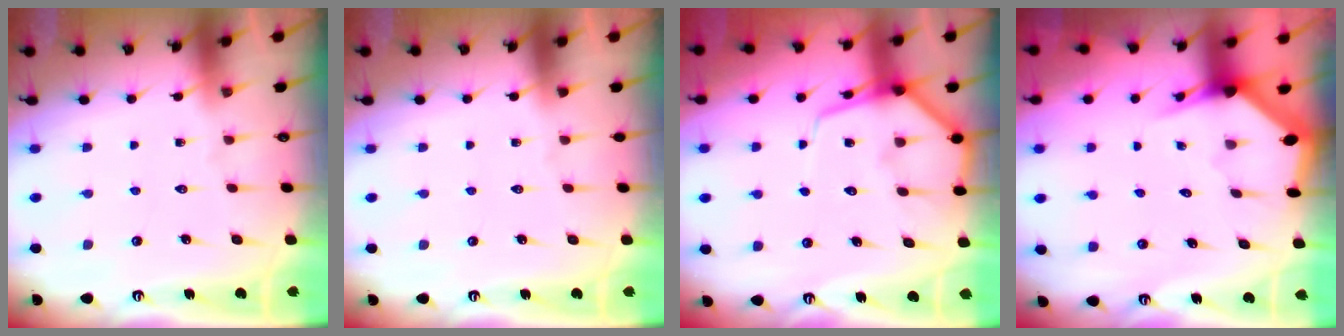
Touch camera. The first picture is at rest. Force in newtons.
{"total": 0.0}
{"total": 7.6, "press": 7.5, "slide": 0.9}
{"total": 3.2, "press": 3.2, "slide": 0.3}